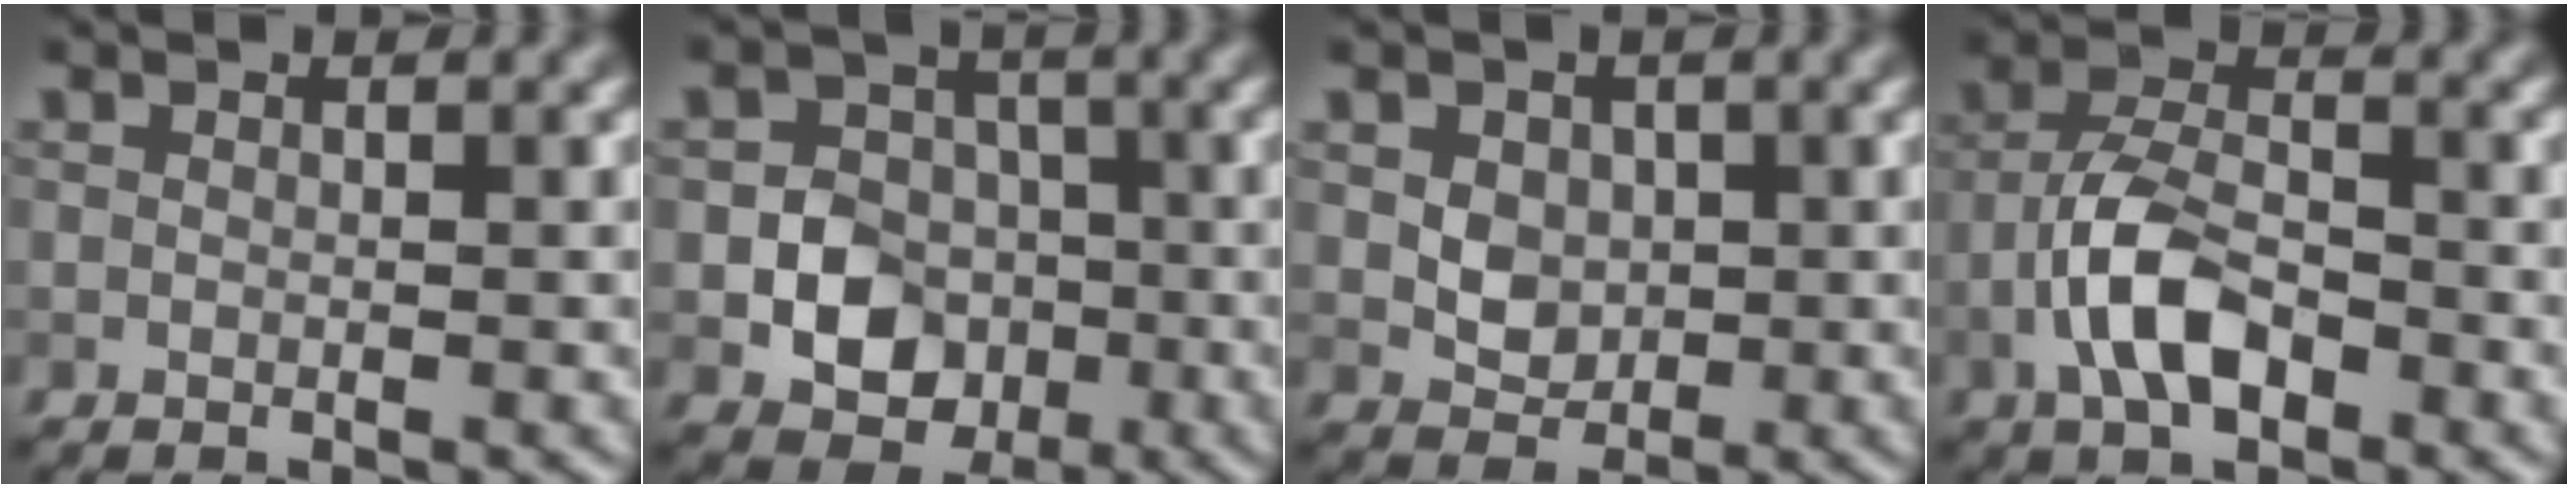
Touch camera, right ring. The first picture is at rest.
{"total": 6.5, "force": [-1.7, 5.6, 2.9], "torque": [-0.018, -0.004, -0.046]}
{"total": 3.3, "force": [0.6, 2.6, 1.9], "torque": [-0.032, 0.001, 0.017]}
{"total": 5.8, "force": [-2.6, 2.7, 4.5], "torque": [-0.083, 0.010, -0.054]}